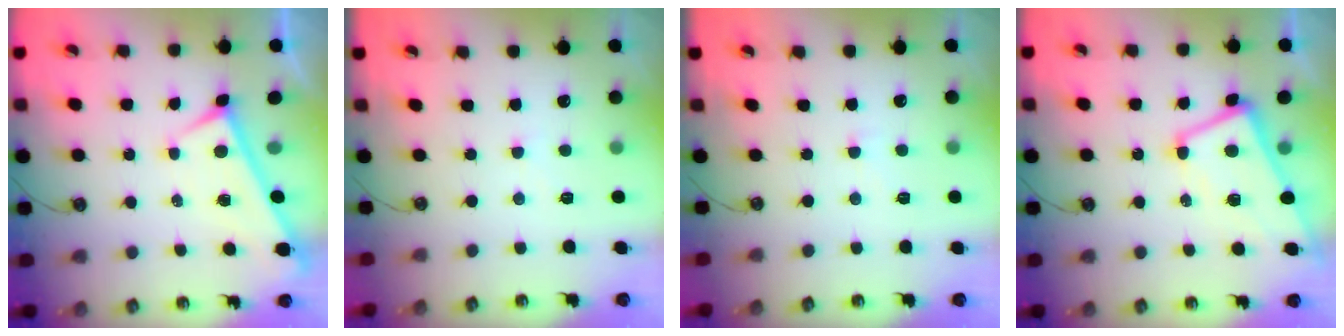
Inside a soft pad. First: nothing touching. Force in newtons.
{"total": 1.9, "press": 1.8, "slide": 0.5}
{"total": 3.9, "press": 3.8, "slide": 0.5}
{"total": 1.2, "press": 0.9, "slide": 0.9}